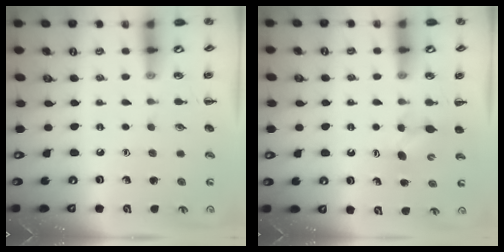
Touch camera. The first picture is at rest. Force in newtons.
{"total": 3.5, "press": 3.4, "slide": 1.0}